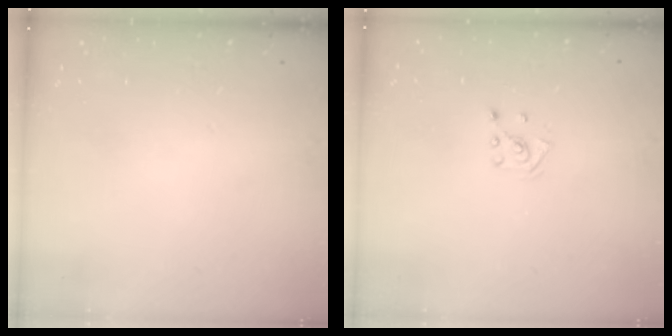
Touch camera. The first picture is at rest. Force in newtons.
{"total": 2.2, "press": 2.2, "slide": 0.3}